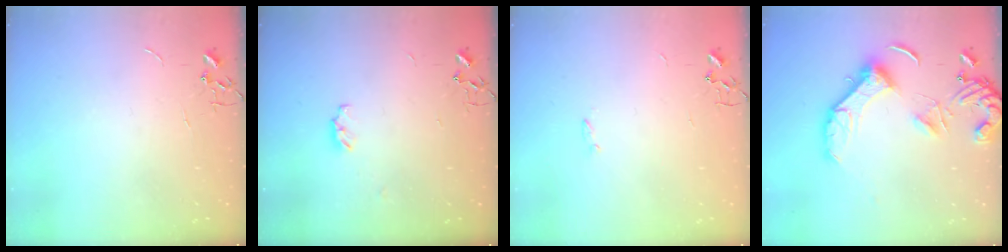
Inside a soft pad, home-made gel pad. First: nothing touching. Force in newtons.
{"total": 3.8, "press": 3.8, "slide": 0.5}
{"total": 1.2, "press": 1.1, "slide": 0.3}
{"total": 14.7, "press": 14.6, "slide": 1.9}